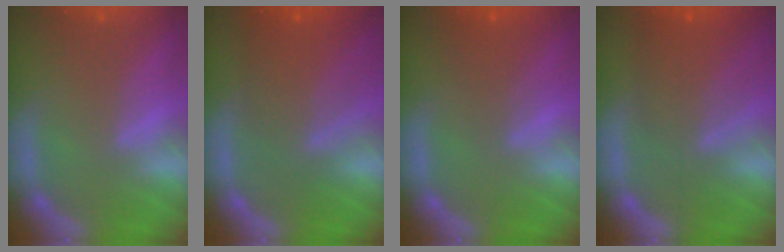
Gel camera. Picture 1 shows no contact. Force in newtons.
{"total": 7.0}
{"total": 2.4}
{"total": 6.5}